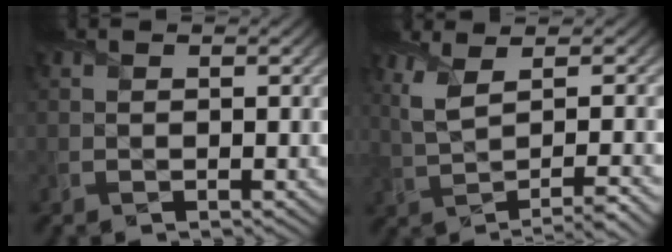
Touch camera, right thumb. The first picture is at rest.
{"total": 5.7, "force": [0.9, 1.6, 5.4], "torque": [-0.083, 0.009, 0.016]}